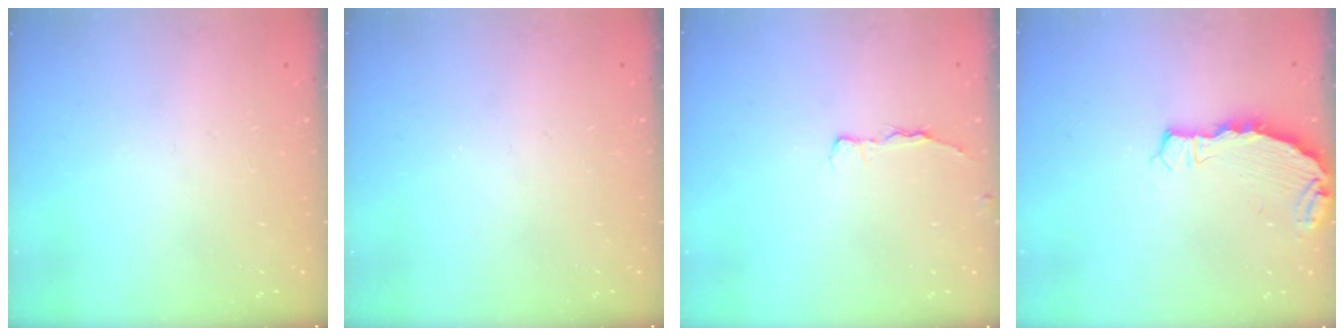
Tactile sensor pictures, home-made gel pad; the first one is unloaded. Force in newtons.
{"total": 0.0}
{"total": 3.1, "press": 3.1, "slide": 0.5}
{"total": 3.9, "press": 3.9, "slide": 0.2}